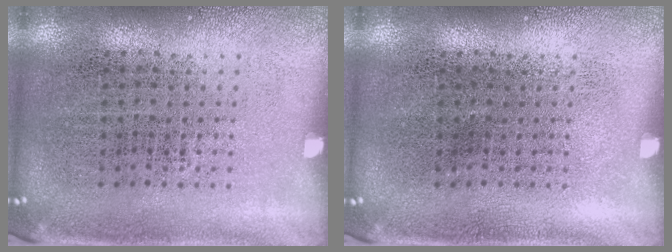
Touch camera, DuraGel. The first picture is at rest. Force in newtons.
{"total": 0.0}